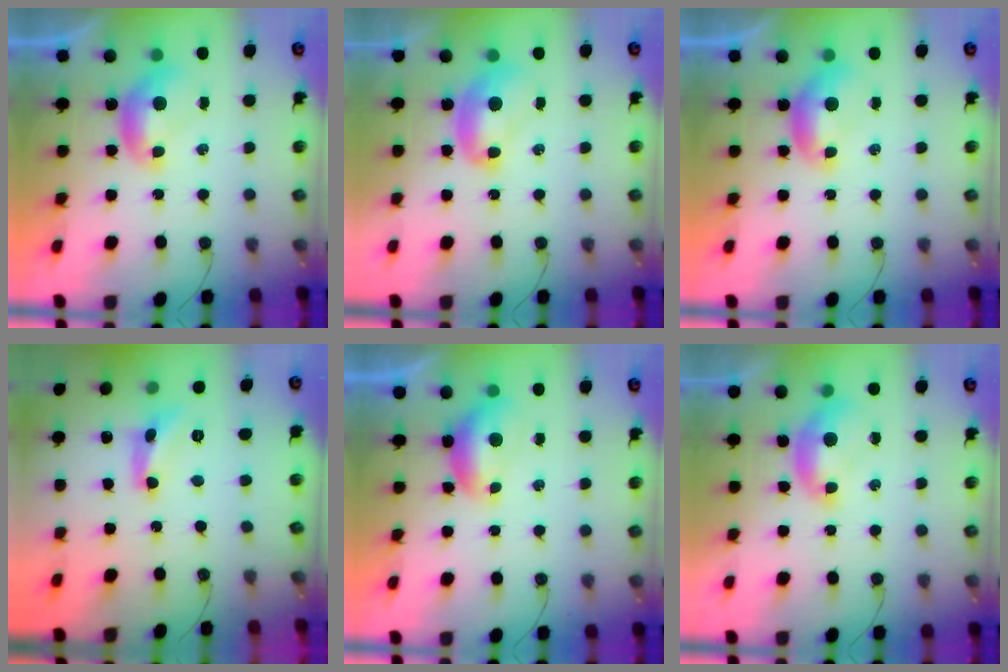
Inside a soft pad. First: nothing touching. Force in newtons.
{"total": 2.2, "press": 2.2, "slide": 0.2}
{"total": 0.0}
{"total": 5.3, "press": 5.3, "slide": 0.3}
{"total": 1.4, "press": 1.0, "slide": 0.9}
{"total": 1.8, "press": 1.7, "slide": 0.7}